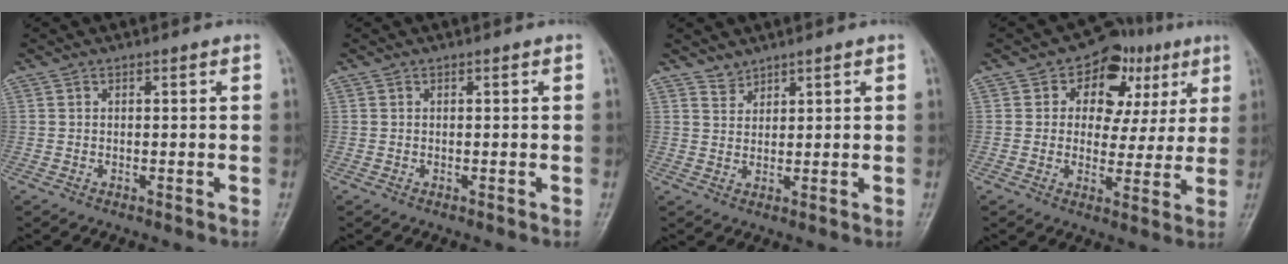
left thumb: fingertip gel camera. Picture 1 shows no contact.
{"total": 0.0}
{"total": 2.2, "force": [2.0, 0.9, 0.1], "torque": [0.015, -0.012, 0.036]}
{"total": 12.6, "force": [4.8, 9.3, 7.0], "torque": [-0.038, 0.006, 0.065]}